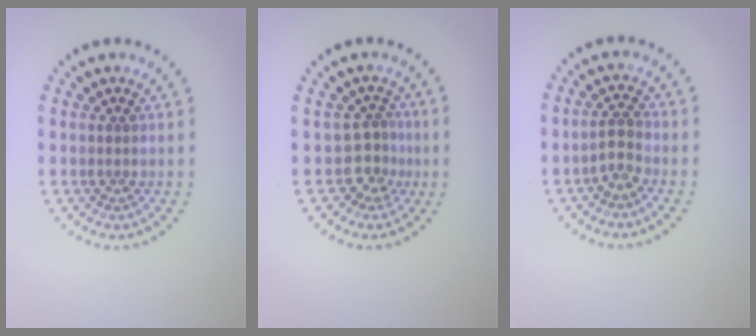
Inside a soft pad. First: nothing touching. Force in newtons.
{"total": 2.6, "press": 1.9, "slide": 1.7}
{"total": 1.7, "press": 1.5, "slide": 0.8}